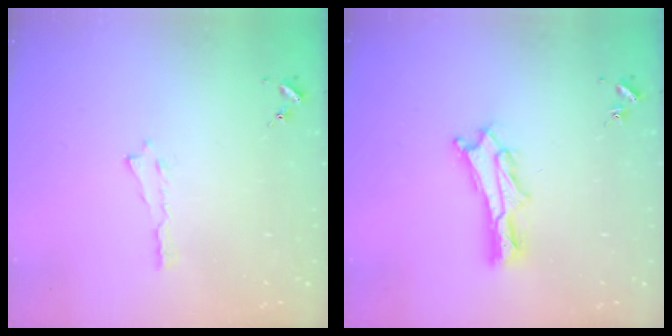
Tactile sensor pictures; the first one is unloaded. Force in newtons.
{"total": 2.7, "press": 2.7, "slide": 0.4}